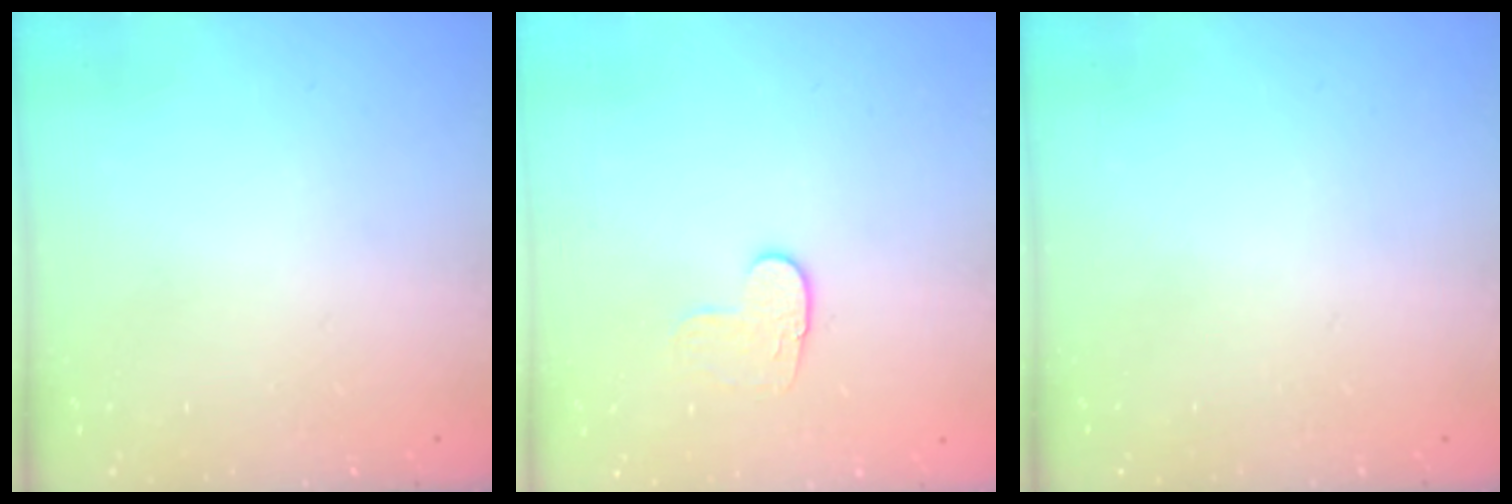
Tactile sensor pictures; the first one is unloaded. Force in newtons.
{"total": 7.9, "press": 7.8, "slide": 0.6}
{"total": 0.0}